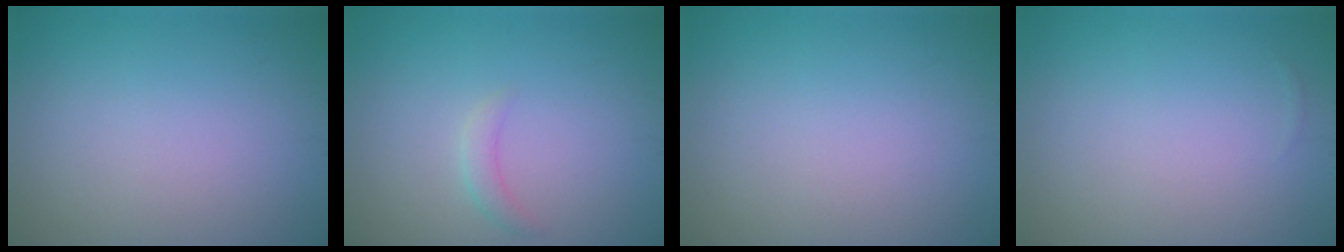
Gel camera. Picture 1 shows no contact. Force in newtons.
{"total": 1.2, "press": 1.2, "slide": 0.1}
{"total": 0.0}
{"total": 0.0}